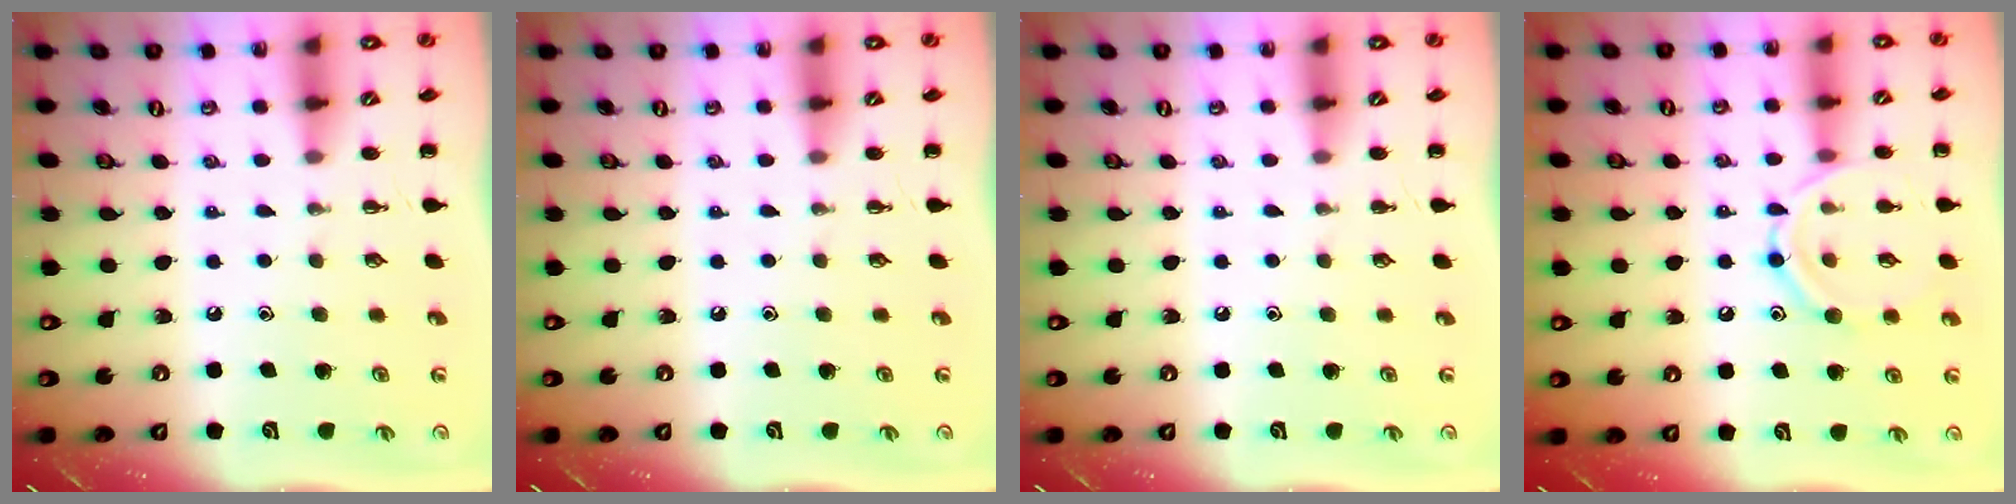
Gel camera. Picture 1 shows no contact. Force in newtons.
{"total": 0.0}
{"total": 0.0}
{"total": 11.6, "press": 11.5, "slide": 0.7}